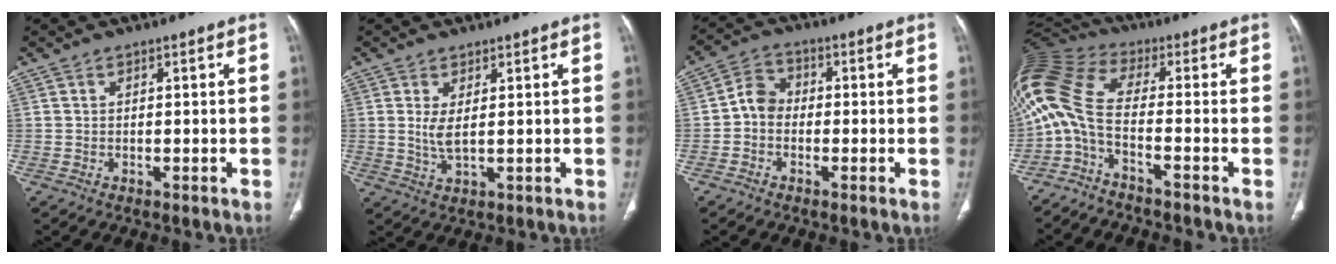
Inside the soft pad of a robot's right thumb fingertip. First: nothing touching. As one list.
[{"total": 3.3, "force": [0.8, 1.0, 3.1], "torque": [-0.066, -0.014, 0.024]}, {"total": 4.7, "force": [-1.0, 3.8, 2.5], "torque": [-0.031, 0.017, -0.031]}, {"total": 11.7, "force": [-4.6, 4.1, 10.0], "torque": [-0.230, 0.068, -0.096]}]